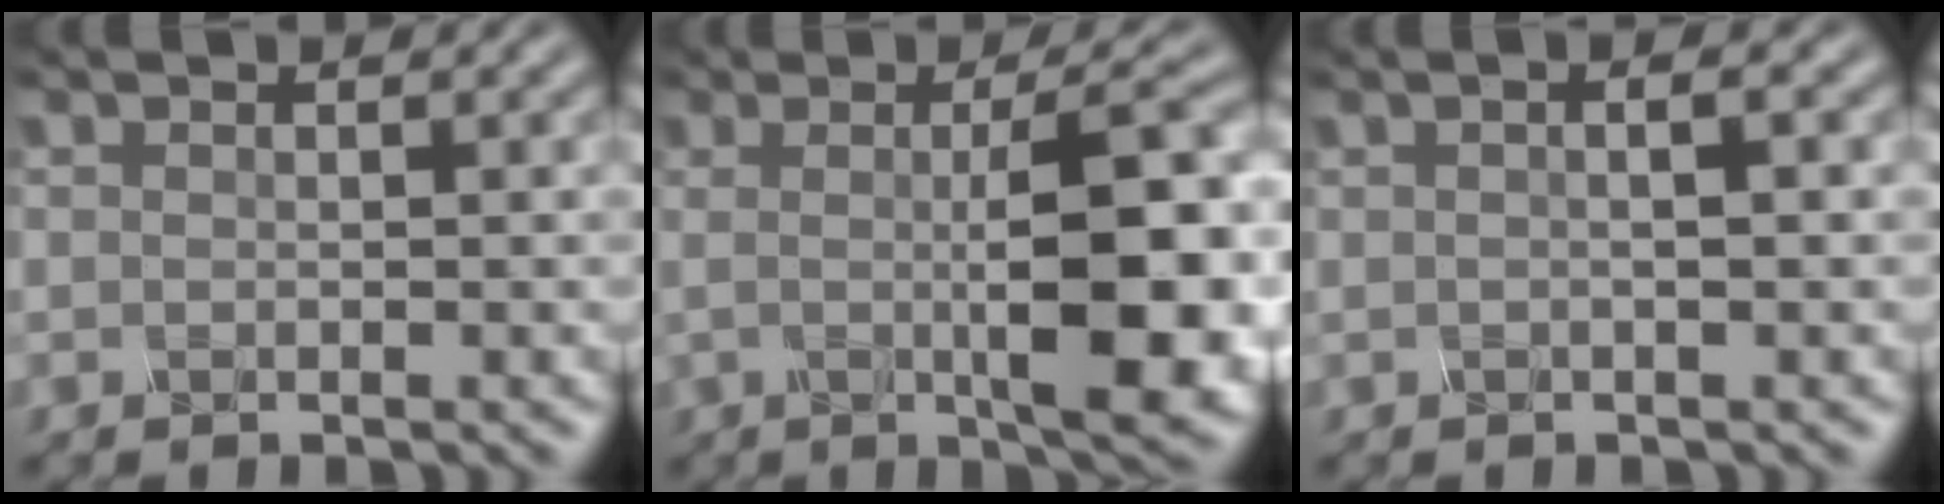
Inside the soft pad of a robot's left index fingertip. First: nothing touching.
{"total": 10.1, "force": [-0.2, 2.5, 9.8], "torque": [-0.125, -0.002, -0.002]}
{"total": 3.1, "force": [0.7, 1.3, 2.7], "torque": [-0.015, 0.012, -0.016]}